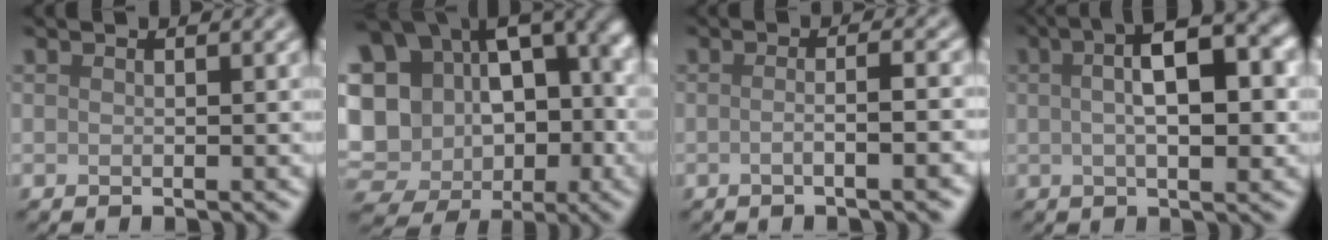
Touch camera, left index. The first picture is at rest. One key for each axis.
{"total": 20.2, "fx": 0.6, "fy": 16.5, "fz": 11.7, "tx": -0.203, "ty": 0.039, "tz": 0.011}
{"total": 4.1, "fx": -0.6, "fy": 1.5, "fz": 3.7, "tx": -0.021, "ty": 0.005, "tz": -0.022}
{"total": 8.1, "fx": 1.7, "fy": 2.7, "fz": 7.5, "tx": -0.108, "ty": 0.019, "tz": 0.018}